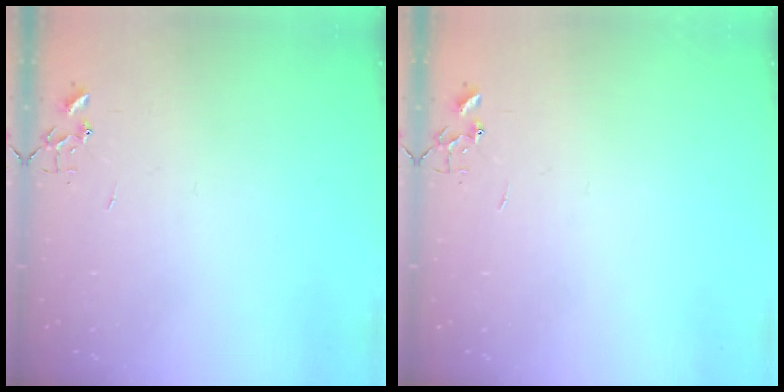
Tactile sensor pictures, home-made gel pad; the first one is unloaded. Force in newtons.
{"total": 0.0}